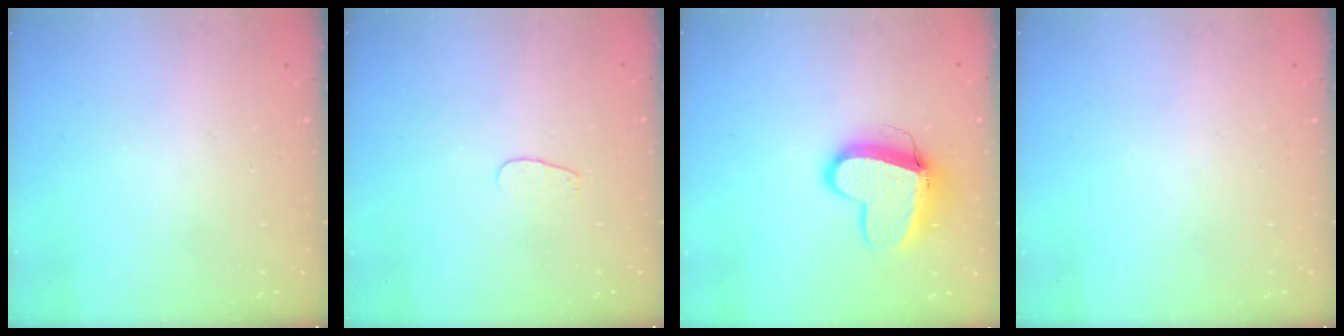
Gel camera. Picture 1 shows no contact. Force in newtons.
{"total": 2.8, "press": 2.8, "slide": 0.2}
{"total": 11.7, "press": 11.6, "slide": 1.3}
{"total": 0.0}